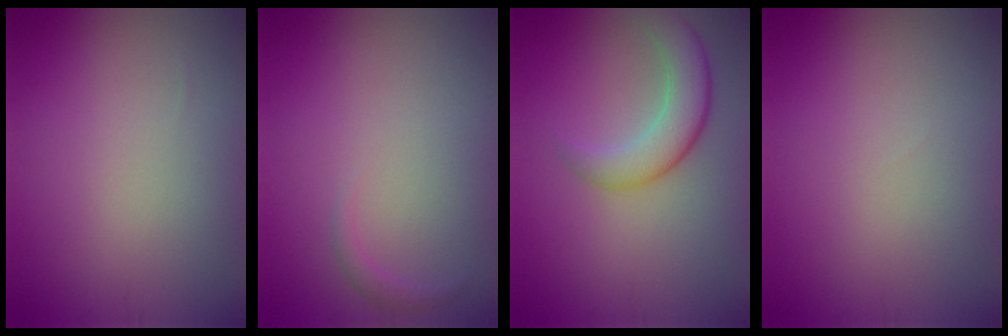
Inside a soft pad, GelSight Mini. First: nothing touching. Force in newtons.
{"total": 0.8, "press": 0.8, "slide": 0.1}
{"total": 4.0, "press": 4.0, "slide": 0.2}
{"total": 0.0}